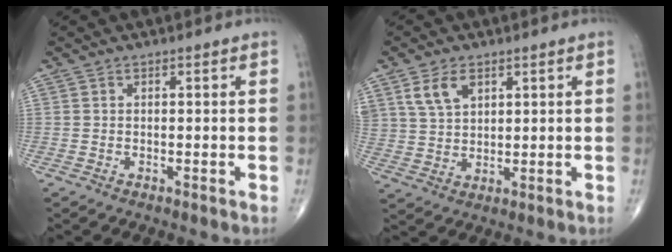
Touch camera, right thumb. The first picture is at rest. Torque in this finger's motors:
{"motor_torque": [0.00, 0.13, 0.62, 0.58, 0.02]}